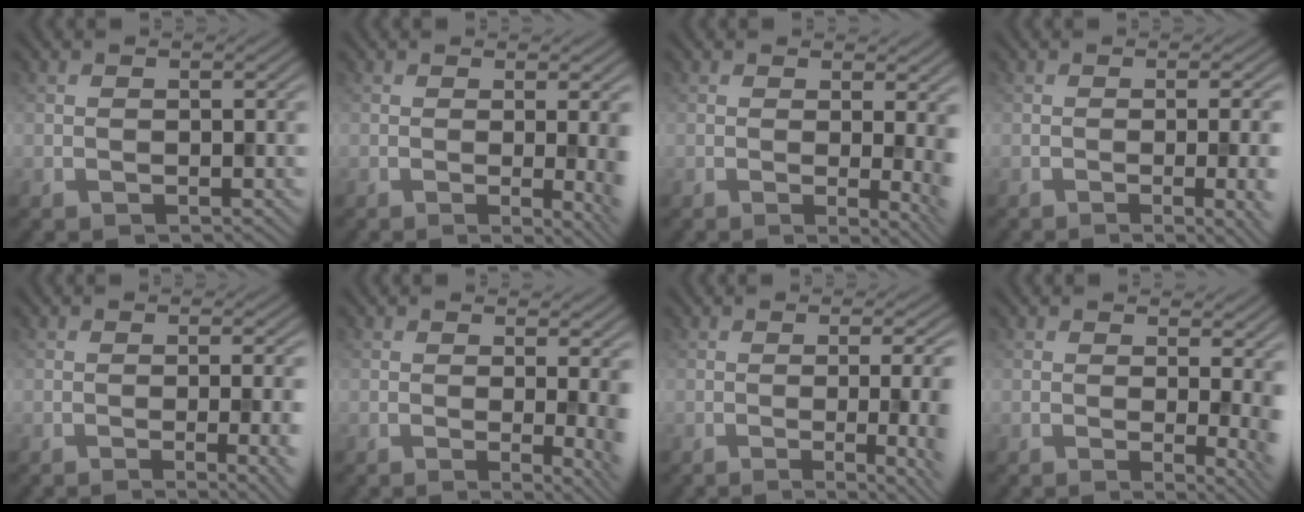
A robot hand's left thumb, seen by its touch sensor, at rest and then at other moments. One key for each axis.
{"total": 5.7, "fx": -0.4, "fy": 1.6, "fz": 5.4, "tx": -0.068, "ty": -0.010, "tz": -0.001}
{"total": 4.7, "fx": 0.3, "fy": 1.1, "fz": 4.5, "tx": -0.064, "ty": -0.007, "tz": 0.003}
{"total": 8.8, "fx": -1.4, "fy": 3.3, "fz": 8.0, "tx": -0.069, "ty": 0.002, "tz": -0.013}
{"total": 7.6, "fx": -1.2, "fy": 2.9, "fz": 6.9, "tx": -0.061, "ty": 0.000, "tz": -0.009}
{"total": 5.0, "fx": 0.0, "fy": 1.2, "fz": 4.9, "tx": -0.069, "ty": -0.009, "tz": -0.001}
{"total": 10.0, "fx": -1.5, "fy": 3.2, "fz": 9.4, "tx": -0.093, "ty": -0.004, "tz": -0.022}
{"total": 4.9, "fx": 0.8, "fy": 1.3, "fz": 4.7, "tx": -0.063, "ty": -0.008, "tz": 0.008}